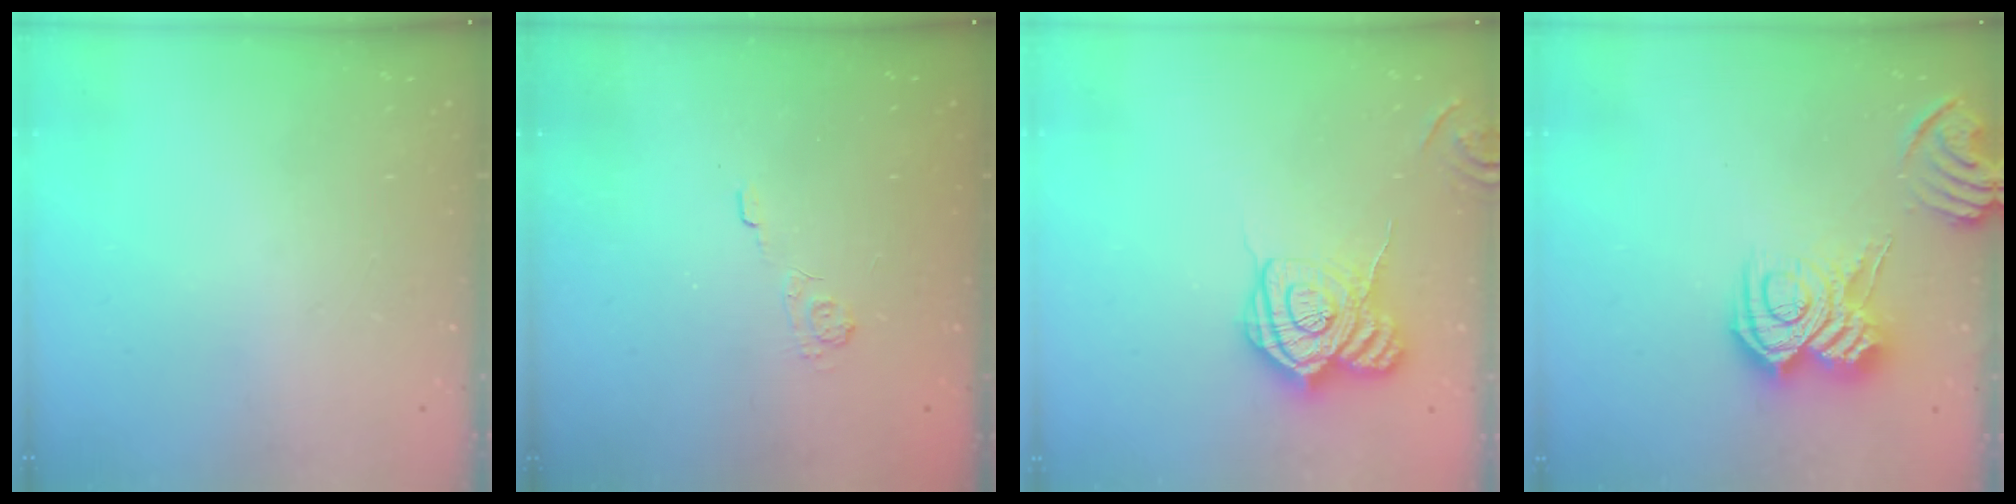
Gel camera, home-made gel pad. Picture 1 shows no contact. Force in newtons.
{"total": 1.9, "press": 1.3, "slide": 1.3}
{"total": 16.2, "press": 16.2, "slide": 1.0}
{"total": 13.6, "press": 13.6, "slide": 0.8}